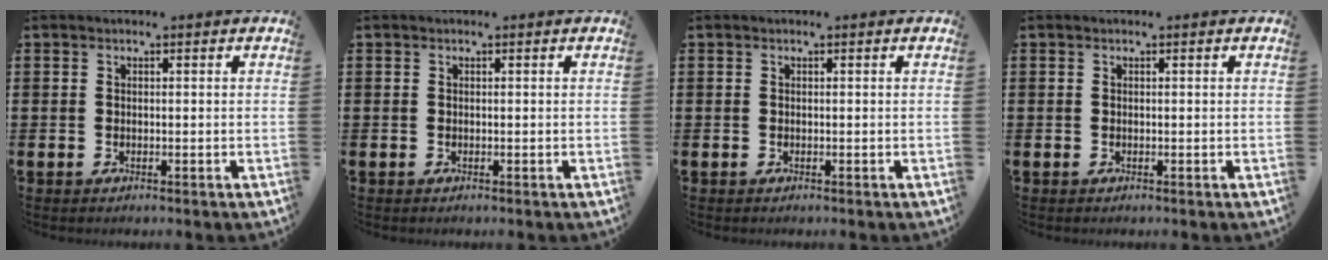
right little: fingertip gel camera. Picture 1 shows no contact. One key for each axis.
{"total": 0.0}
{"total": 0.0}
{"total": 0.0}